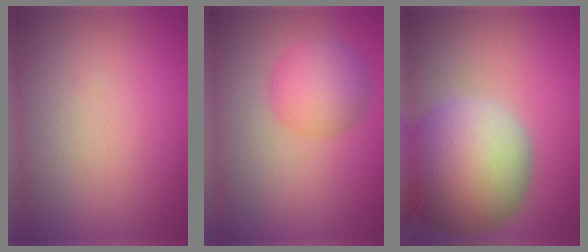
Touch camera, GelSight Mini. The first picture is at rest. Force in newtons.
{"total": 3.9, "press": 3.9, "slide": 0.1}
{"total": 12.0, "press": 12.0, "slide": 1.0}